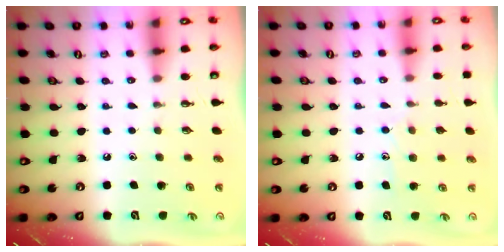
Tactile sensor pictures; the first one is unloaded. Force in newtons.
{"total": 7.6, "press": 7.6, "slide": 0.4}